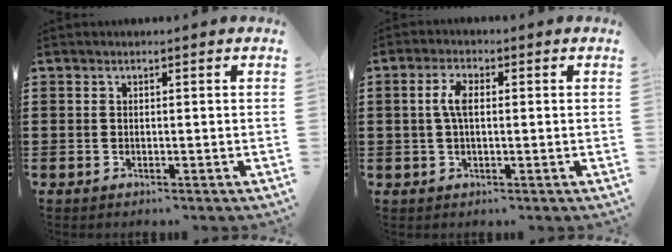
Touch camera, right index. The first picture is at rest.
{"total": 4.0, "force": [0.3, 1.6, 3.6], "torque": [-0.080, 0.004, 0.001]}